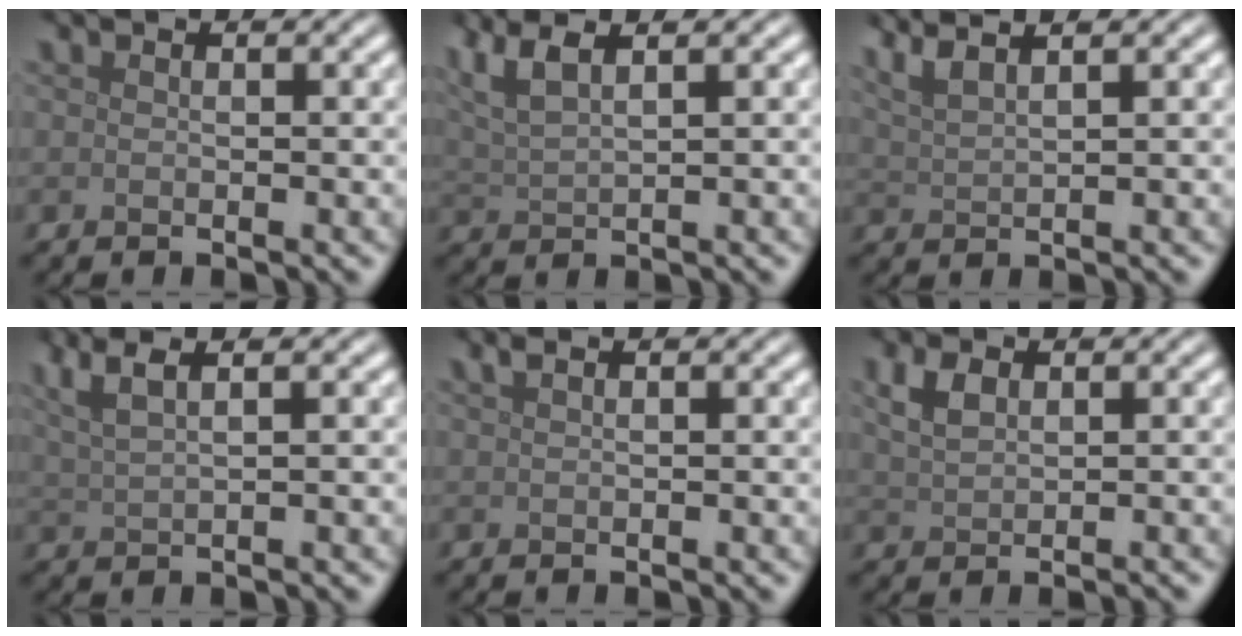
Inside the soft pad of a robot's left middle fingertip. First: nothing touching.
{"total": 4.6, "force": [2.8, 1.4, 3.3], "torque": [-0.068, 0.019, 0.054]}
{"total": 4.0, "force": [3.0, 1.1, 2.4], "torque": [-0.039, 0.022, 0.037]}
{"total": 4.7, "force": [2.9, 1.6, 3.3], "torque": [-0.059, 0.026, 0.034]}
{"total": 1.1, "force": [0.6, 0.4, 0.8], "torque": [-0.015, 0.006, 0.009]}
{"total": 2.3, "force": [0.9, 1.1, 1.7], "torque": [-0.037, 0.005, 0.020]}